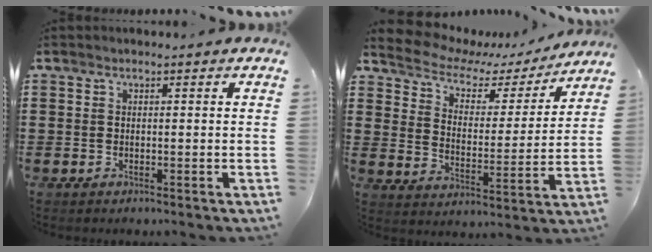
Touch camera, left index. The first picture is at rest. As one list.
[{"total": 5.0, "force": [4.2, 2.5, 1.2], "torque": [-0.055, -0.026, 0.066]}]